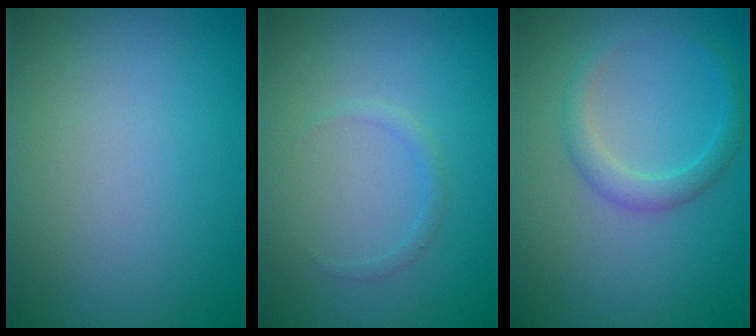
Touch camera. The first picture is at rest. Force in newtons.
{"total": 0.8, "press": 0.8, "slide": 0.0}
{"total": 2.1, "press": 2.1, "slide": 0.1}